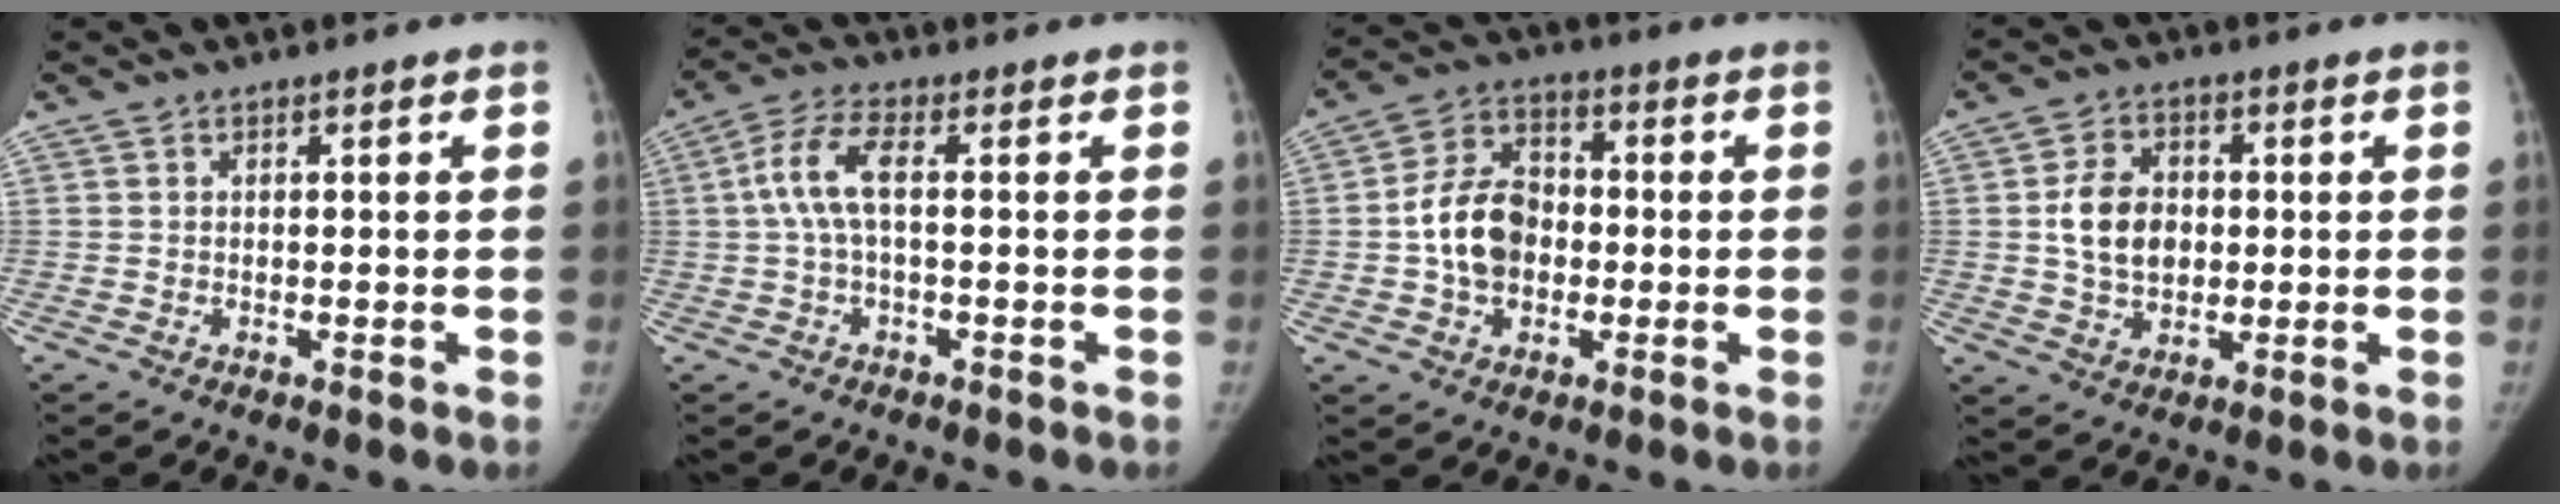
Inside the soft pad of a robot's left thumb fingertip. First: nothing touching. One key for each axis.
{"total": 6.5, "fx": 0.3, "fy": 2.1, "fz": 6.1, "tx": -0.146, "ty": 0.021, "tz": 0.003}
{"total": 10.9, "fx": -1.1, "fy": 8.2, "fz": 7.0, "tx": -0.100, "ty": 0.027, "tz": -0.025}
{"total": 8.9, "fx": 0.6, "fy": 6.7, "fz": 5.9, "tx": -0.079, "ty": 0.005, "tz": 0.013}